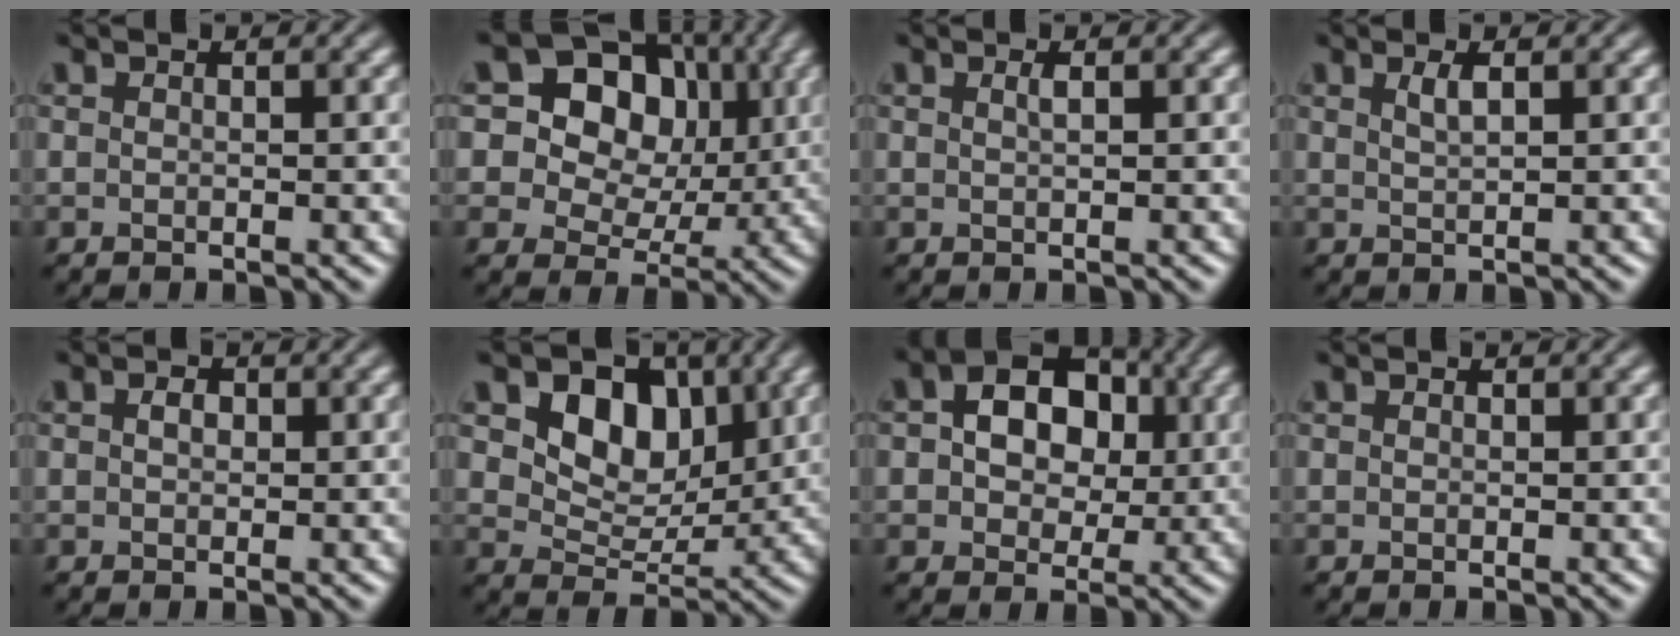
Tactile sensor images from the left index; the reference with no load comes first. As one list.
[{"total": 12.2, "force": [3.8, 9.4, 6.7], "torque": [-0.110, 0.042, 0.044]}, {"total": 0.9, "force": [0.3, 0.3, 0.8], "torque": [-0.011, 0.004, 0.004]}, {"total": 1.5, "force": [0.8, 0.4, 1.2], "torque": [-0.019, 0.003, 0.013]}, {"total": 1.3, "force": [0.3, 0.9, 0.9], "torque": [-0.017, 0.003, 0.002]}, {"total": 6.5, "force": [2.5, 4.6, 3.8], "torque": [-0.062, -0.011, 0.033]}, {"total": 9.0, "force": [1.7, 6.6, 5.8], "torque": [-0.078, 0.032, 0.011]}, {"total": 0.0}]